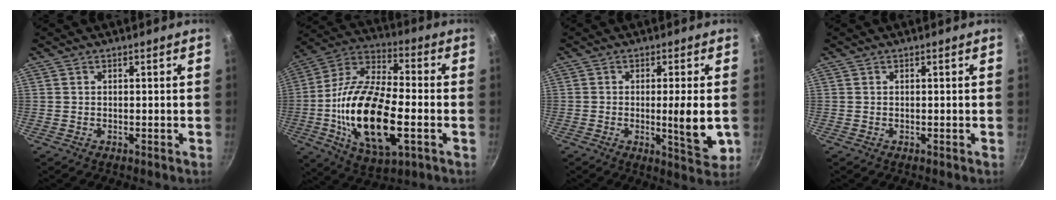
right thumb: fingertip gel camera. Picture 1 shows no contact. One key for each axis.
{"total": 23.2, "fx": -4.6, "fy": 10.4, "fz": 20.2, "tx": -0.380, "ty": 0.019, "tz": -0.093}
{"total": 8.0, "fx": -0.7, "fy": 1.5, "fz": 7.8, "tx": -0.114, "ty": -0.011, "tz": -0.009}
{"total": 0.0}